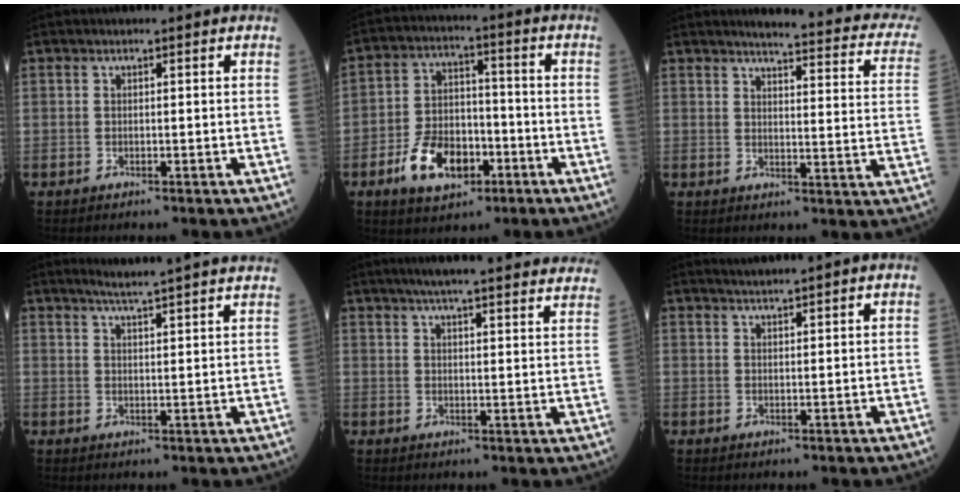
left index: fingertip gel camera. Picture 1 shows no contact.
{"total": 10.1, "force": [-4.7, 6.0, 6.6], "torque": [-0.131, 0.010, -0.080]}
{"total": 18.1, "force": [16.3, 2.1, 7.6], "torque": [-0.076, -0.058, 0.164]}
{"total": 13.8, "force": [12.8, -0.6, 5.3], "torque": [-0.081, -0.014, 0.152]}
{"total": 26.4, "force": [23.9, 2.0, 10.9], "torque": [-0.153, -0.022, 0.284]}
{"total": 3.3, "force": [3.0, -0.6, 1.1], "torque": [-0.017, 0.011, 0.051]}